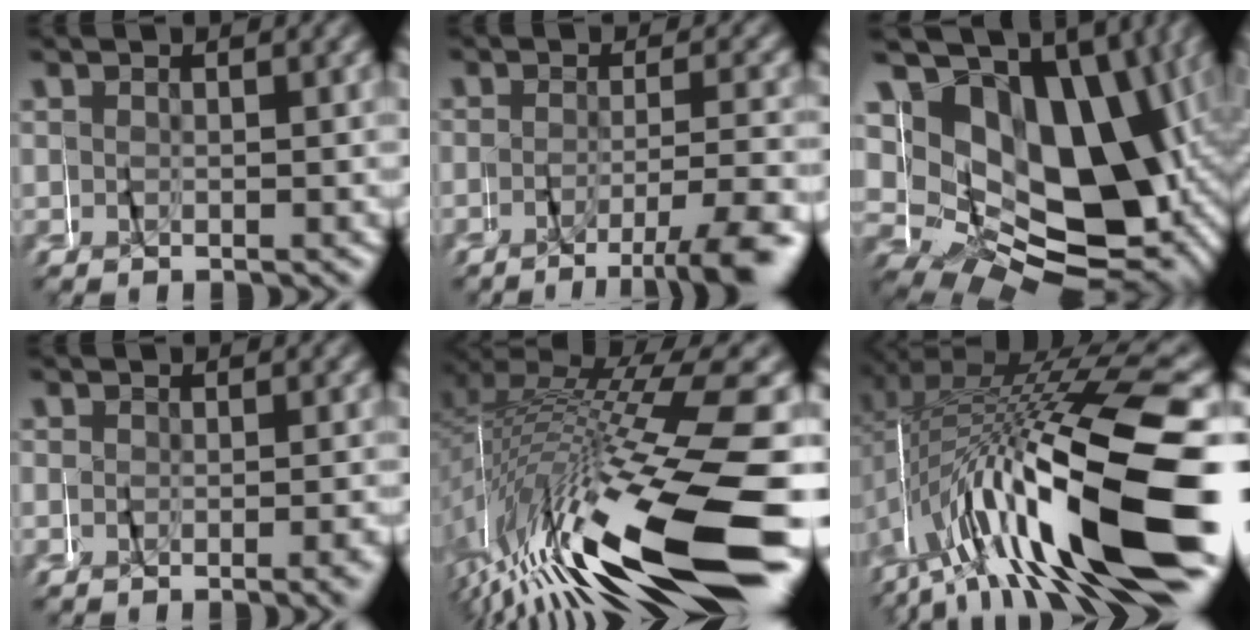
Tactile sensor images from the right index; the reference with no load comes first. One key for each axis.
{"total": 4.9, "fx": -3.9, "fy": -0.1, "fz": 3.0, "tx": -0.044, "ty": -0.007, "tz": -0.068}
{"total": 21.0, "fx": 1.2, "fy": 14.2, "fz": 15.4, "tx": -0.271, "ty": -0.013, "tz": 0.015}
{"total": 0.9, "fx": -0.8, "fy": 0.0, "fz": 0.3, "tx": -0.010, "ty": -0.004, "tz": -0.012}
{"total": 16.3, "fx": -5.5, "fy": 5.7, "fz": 14.3, "tx": -0.249, "ty": -0.018, "tz": -0.063}
{"total": 14.6, "fx": -3.7, "fy": 4.7, "fz": 13.3, "tx": -0.222, "ty": 0.006, "tz": -0.046}